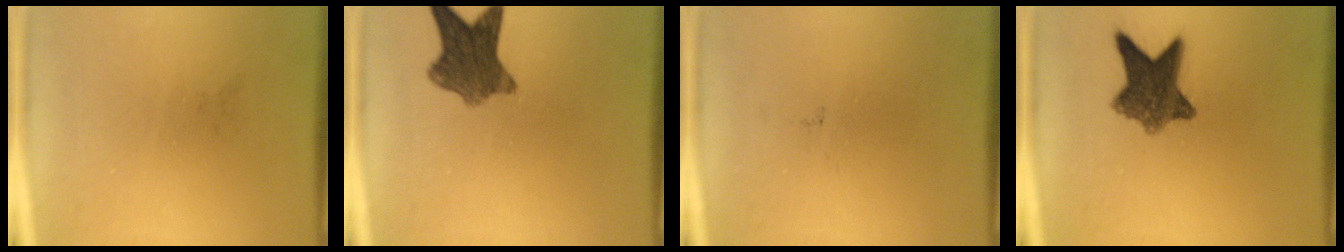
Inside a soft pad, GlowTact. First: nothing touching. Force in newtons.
{"total": 8.4}
{"total": 0.0}
{"total": 8.8}